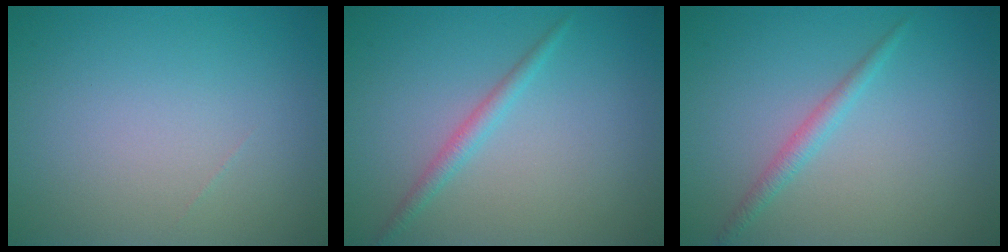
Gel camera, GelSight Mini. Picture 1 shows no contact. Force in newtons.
{"total": 1.6, "press": 1.6, "slide": 0.1}
{"total": 1.5, "press": 1.5, "slide": 0.0}